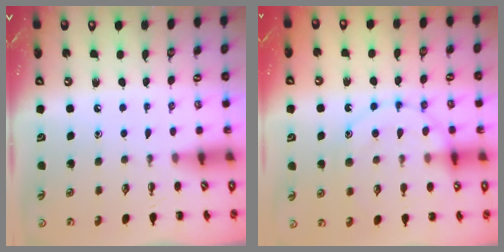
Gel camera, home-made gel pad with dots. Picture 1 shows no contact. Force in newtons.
{"total": 13.5, "press": 13.5, "slide": 1.1}